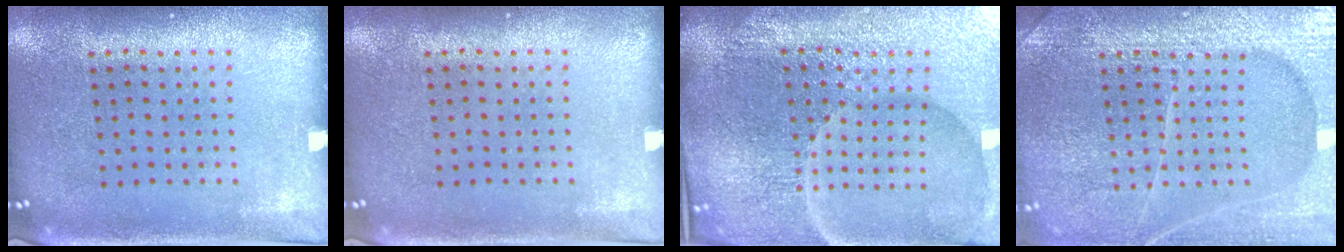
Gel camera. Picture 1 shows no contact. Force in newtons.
{"total": 0.0}
{"total": 7.2, "press": 6.4, "slide": 3.4}
{"total": 6.6, "press": 6.6, "slide": 0.8}